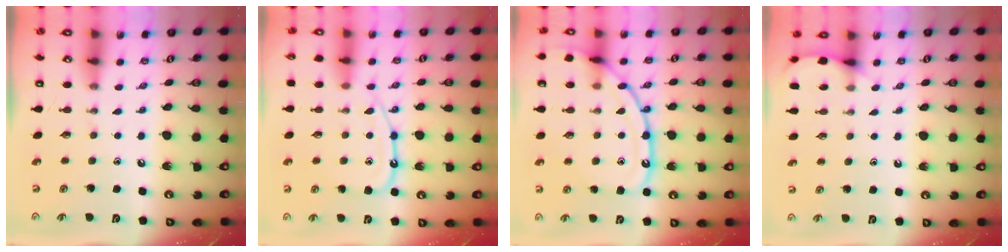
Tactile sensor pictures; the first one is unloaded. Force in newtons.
{"total": 13.1, "press": 13.0, "slide": 1.3}
{"total": 15.4, "press": 15.4, "slide": 1.2}
{"total": 5.7, "press": 5.7, "slide": 0.4}